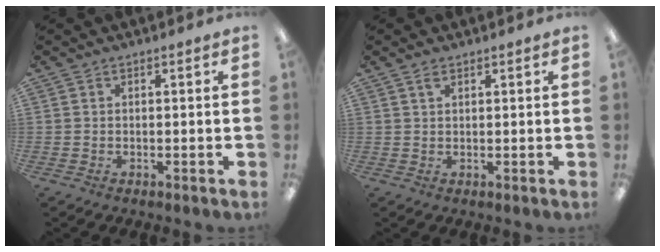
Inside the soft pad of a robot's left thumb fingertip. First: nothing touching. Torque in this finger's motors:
{"motor_torque": [-0.28, -0.08, -0.18, -0.17, 0.02]}